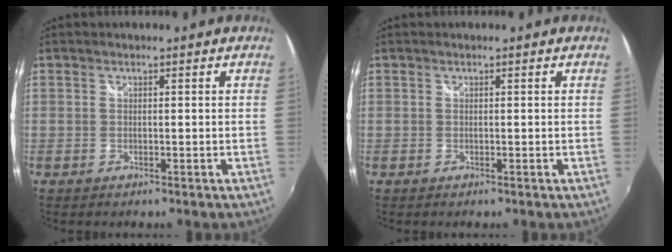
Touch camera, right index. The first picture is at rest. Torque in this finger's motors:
{"motor_torque": [0.26, 0.37, 0.00, 0.00]}